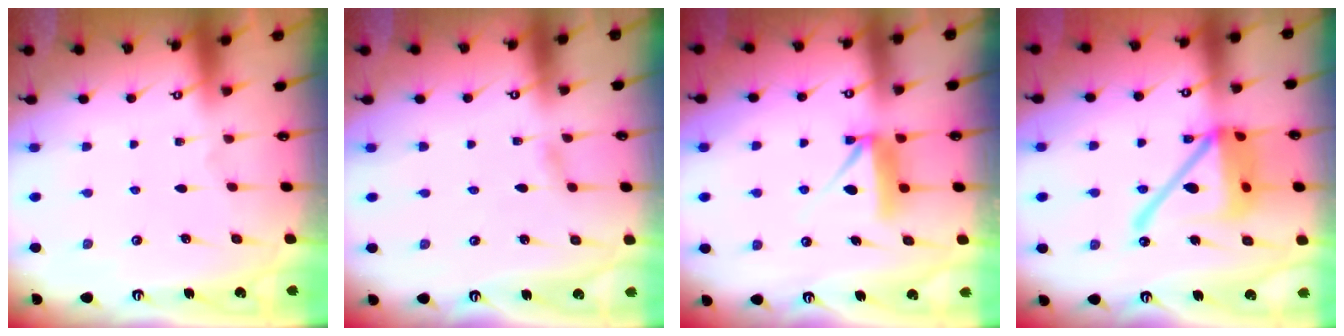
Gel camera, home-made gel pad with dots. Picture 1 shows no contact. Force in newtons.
{"total": 1.9, "press": 1.8, "slide": 0.2}
{"total": 7.4, "press": 7.4, "slide": 0.4}
{"total": 18.8, "press": 18.6, "slide": 2.5}